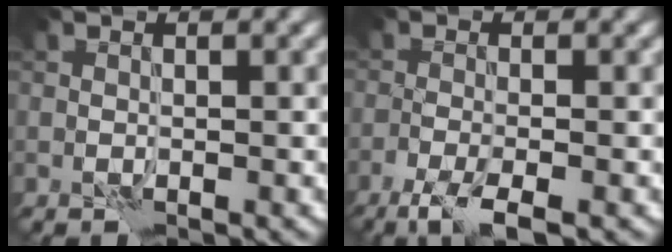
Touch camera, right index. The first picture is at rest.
{"total": 3.5, "force": [-2.3, 0.7, 2.5], "torque": [-0.047, -0.004, -0.050]}